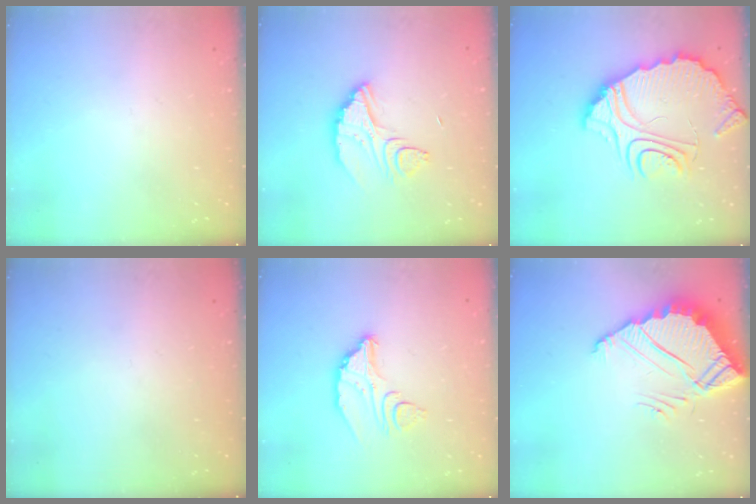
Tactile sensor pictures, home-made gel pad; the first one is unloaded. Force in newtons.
{"total": 9.6, "press": 9.6, "slide": 0.7}
{"total": 12.5, "press": 12.5, "slide": 1.2}
{"total": 0.0}
{"total": 8.7, "press": 8.7, "slide": 0.8}
{"total": 8.5, "press": 8.5, "slide": 0.5}